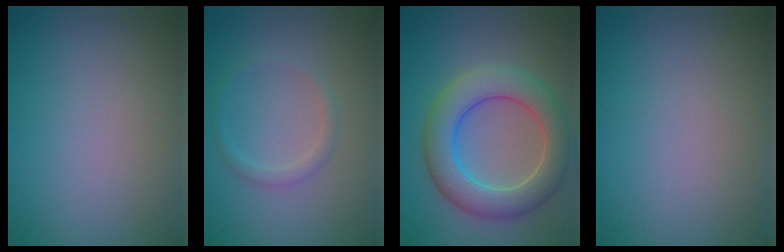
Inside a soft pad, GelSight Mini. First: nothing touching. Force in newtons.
{"total": 1.3, "press": 1.3, "slide": 0.1}
{"total": 6.7, "press": 6.7, "slide": 0.5}
{"total": 0.0}